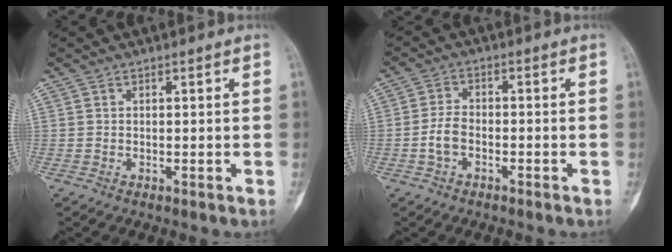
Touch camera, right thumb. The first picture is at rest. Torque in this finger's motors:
{"motor_torque": [-0.16, 0.08, 0.49, -0.18, 0.00]}